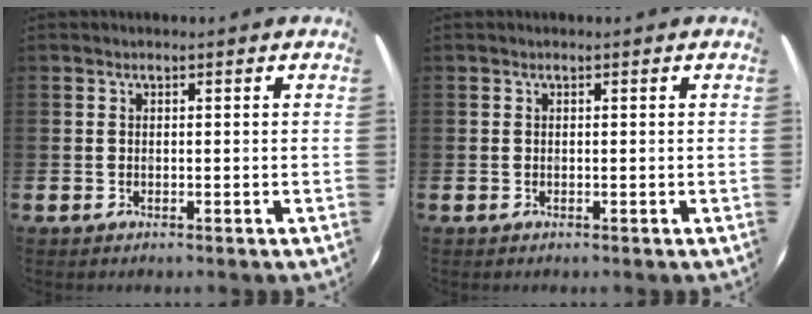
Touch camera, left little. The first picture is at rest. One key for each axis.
{"total": 0.0}